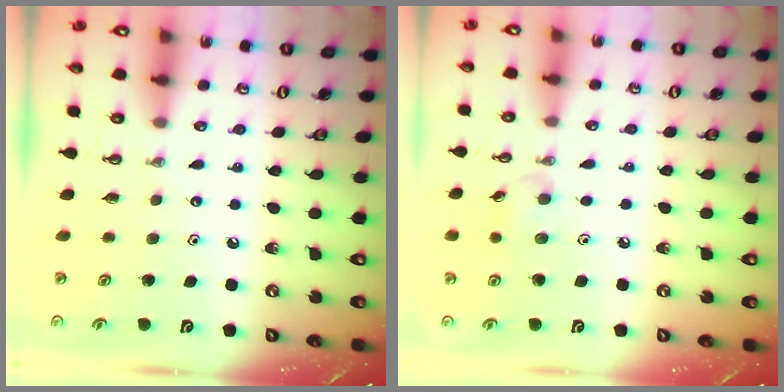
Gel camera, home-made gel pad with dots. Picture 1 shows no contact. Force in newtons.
{"total": 6.5, "press": 6.4, "slide": 1.3}